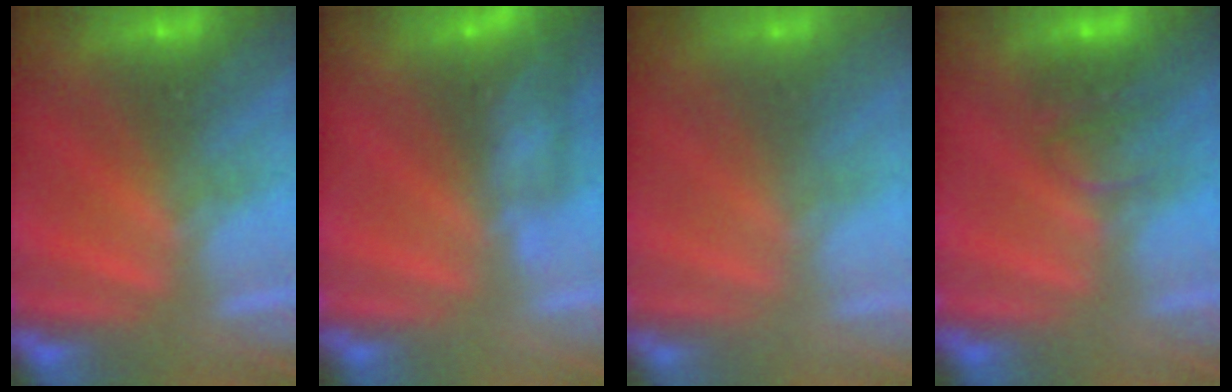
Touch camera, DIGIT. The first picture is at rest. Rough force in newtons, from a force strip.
{"total": 7.6}
{"total": 9.6}
{"total": 2.2}